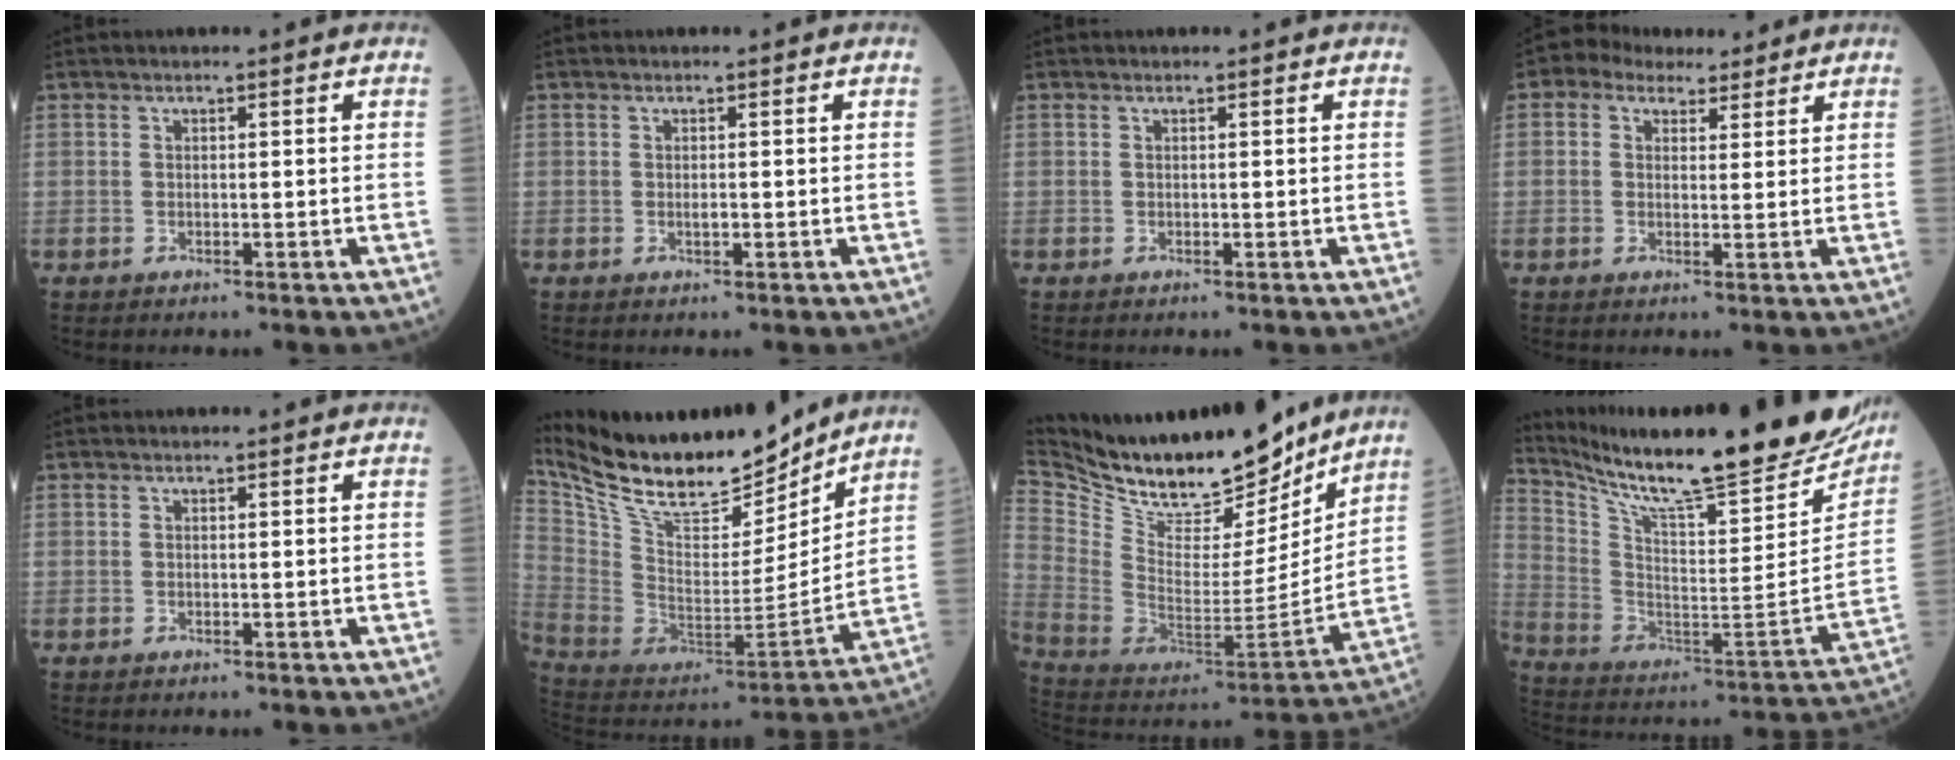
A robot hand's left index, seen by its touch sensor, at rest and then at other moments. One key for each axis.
{"total": 0.7, "fx": -0.1, "fy": 0.3, "fz": 0.6, "tx": -0.012, "ty": -0.001, "tz": -0.002}
{"total": 0.0}
{"total": 5.7, "fx": 4.2, "fy": 3.4, "fz": 2.0, "tx": -0.036, "ty": 0.032, "tz": 0.071}
{"total": 0.0}
{"total": 22.9, "fx": 19.9, "fy": 5.4, "fz": 9.8, "tx": -0.197, "ty": -0.015, "tz": 0.338}
{"total": 24.6, "fx": 21.0, "fy": 7.0, "fz": 10.8, "tx": -0.215, "ty": -0.024, "tz": 0.345}
{"total": 30.8, "fx": 26.7, "fy": 3.5, "fz": 15.0, "tx": -0.263, "ty": -0.093, "tz": 0.380}